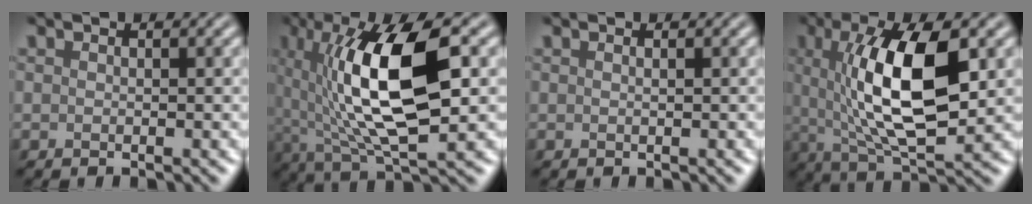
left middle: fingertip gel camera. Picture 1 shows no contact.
{"total": 11.3, "force": [1.4, 3.9, 10.5], "torque": [-0.183, 0.006, 0.024]}
{"total": 0.8, "force": [0.3, 0.3, 0.7], "torque": [-0.006, 0.000, -0.003]}
{"total": 10.6, "force": [1.5, 3.7, 9.8], "torque": [-0.164, 0.001, 0.025]}